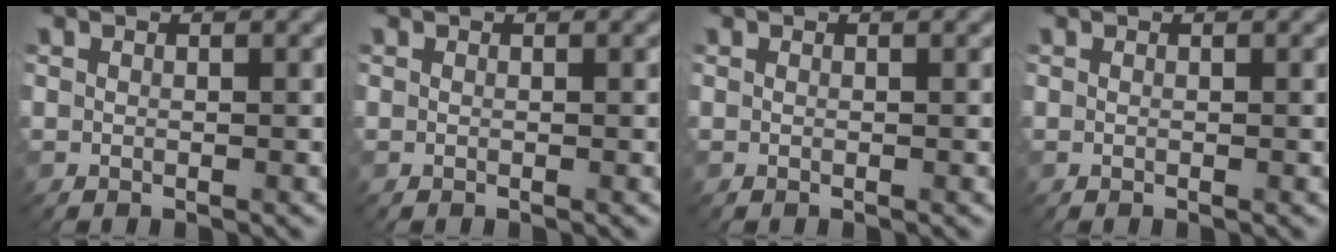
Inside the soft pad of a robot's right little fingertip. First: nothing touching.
{"total": 0.0}
{"total": 0.0}
{"total": 0.0}